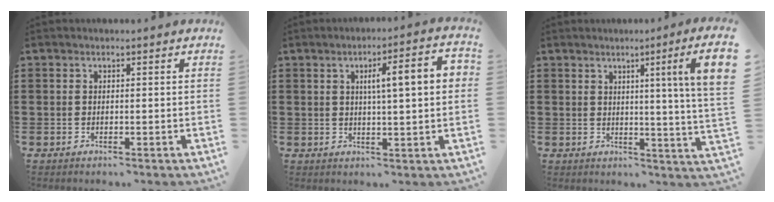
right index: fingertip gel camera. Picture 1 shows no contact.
{"total": 6.7, "force": [1.2, 1.2, 6.5], "torque": [-0.107, -0.003, 0.011]}
{"total": 5.9, "force": [1.9, -1.5, 5.3], "torque": [-0.092, -0.020, 0.021]}